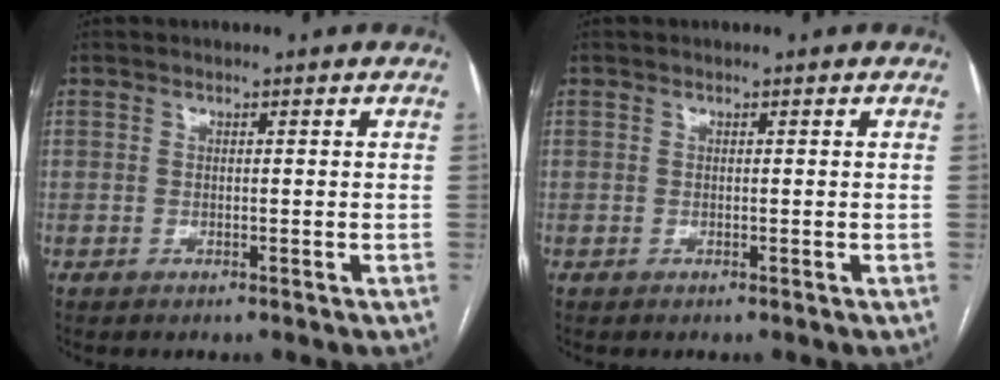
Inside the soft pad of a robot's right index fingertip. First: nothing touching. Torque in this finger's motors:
{"motor_torque": [0.00, 0.00, 0.00, 0.01]}